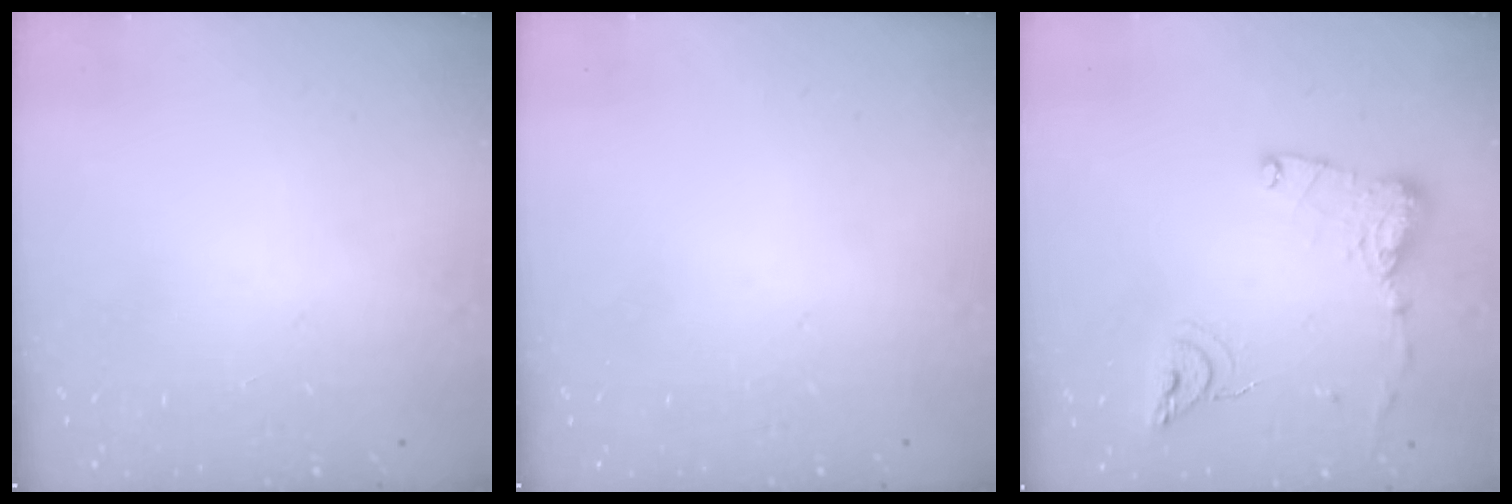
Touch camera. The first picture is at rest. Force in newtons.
{"total": 0.0}
{"total": 12.7, "press": 12.6, "slide": 1.4}